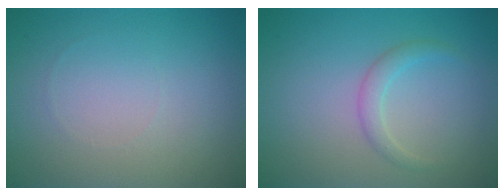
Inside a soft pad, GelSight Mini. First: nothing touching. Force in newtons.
{"total": 1.5, "press": 1.5, "slide": 0.1}